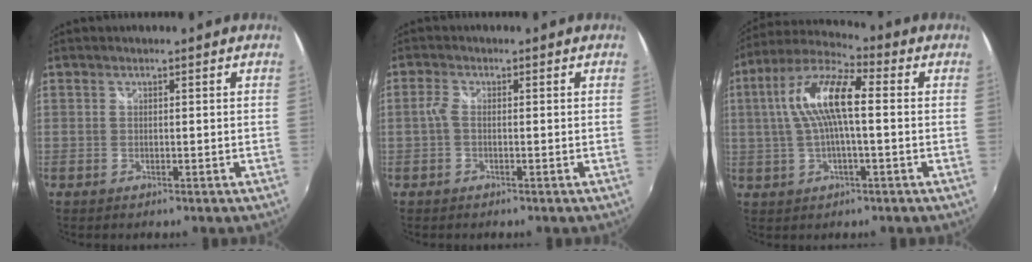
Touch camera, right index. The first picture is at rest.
{"total": 1.8, "force": [-0.4, 0.8, 1.6], "torque": [-0.036, 0.003, -0.010]}
{"total": 12.8, "force": [1.3, 3.9, 12.2], "torque": [-0.236, 0.021, 0.019]}